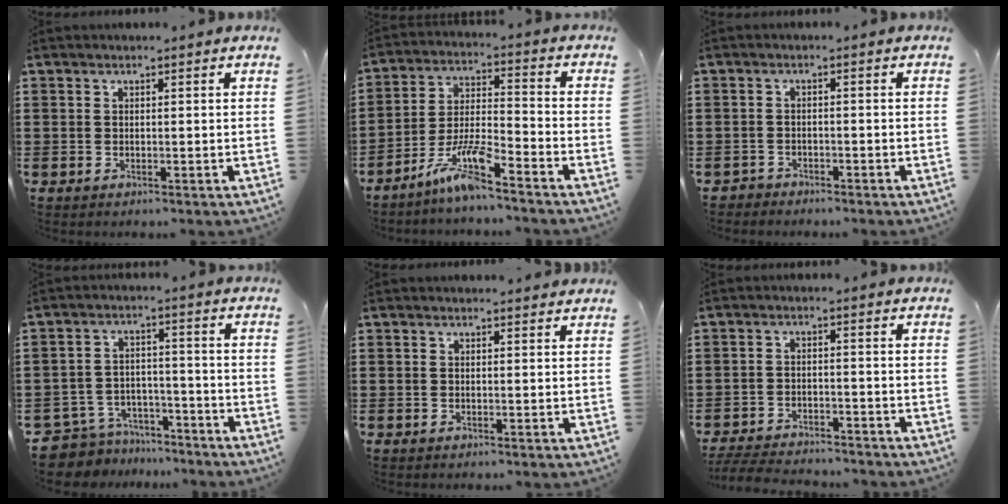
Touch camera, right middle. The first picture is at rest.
{"total": 8.4, "force": [-6.4, 0.7, 5.4], "torque": [-0.118, -0.007, -0.124]}
{"total": 1.8, "force": [-1.8, 0.4, -0.2], "torque": [-0.003, 0.002, -0.041]}
{"total": 6.5, "force": [-6.3, 1.3, 0.3], "torque": [-0.026, 0.011, -0.134]}
{"total": 0.5, "force": [0.5, 0.2, 0.2], "torque": [0.002, -0.003, 0.007]}
{"total": 4.4, "force": [-4.3, 0.5, 0.8], "torque": [-0.018, 0.001, -0.089]}